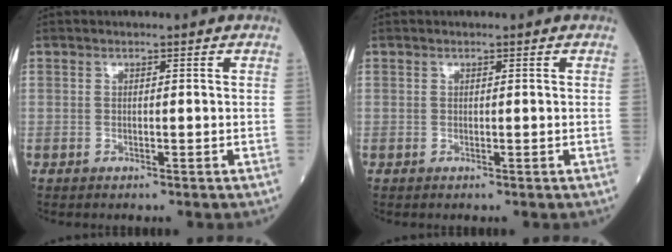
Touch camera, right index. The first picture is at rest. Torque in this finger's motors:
{"motor_torque": [0.08, 0.05, 0.08, 0.01]}